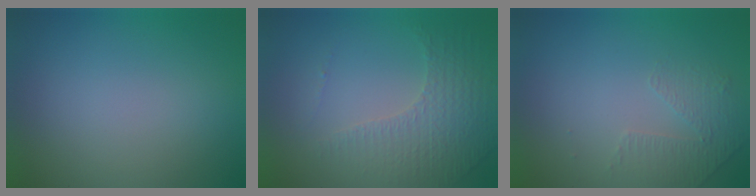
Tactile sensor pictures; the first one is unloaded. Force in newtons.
{"total": 4.4, "press": 3.0, "slide": 3.3}
{"total": 1.4, "press": 0.9, "slide": 1.1}